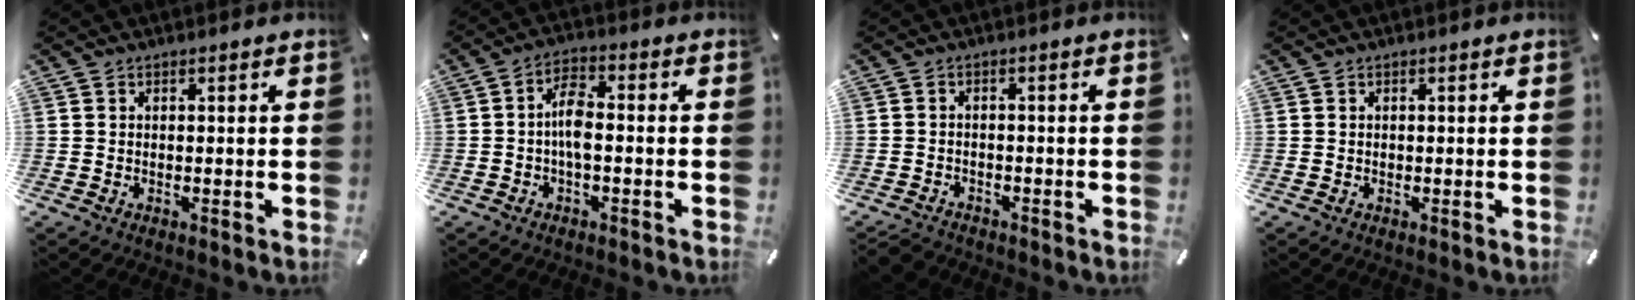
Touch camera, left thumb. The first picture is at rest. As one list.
[{"total": 6.0, "force": [-1.0, 2.6, 5.3], "torque": [-0.107, 0.009, -0.021]}, {"total": 2.8, "force": [-2.5, 1.2, 0.6], "torque": [-0.023, 0.010, -0.054]}, {"total": 0.0}]